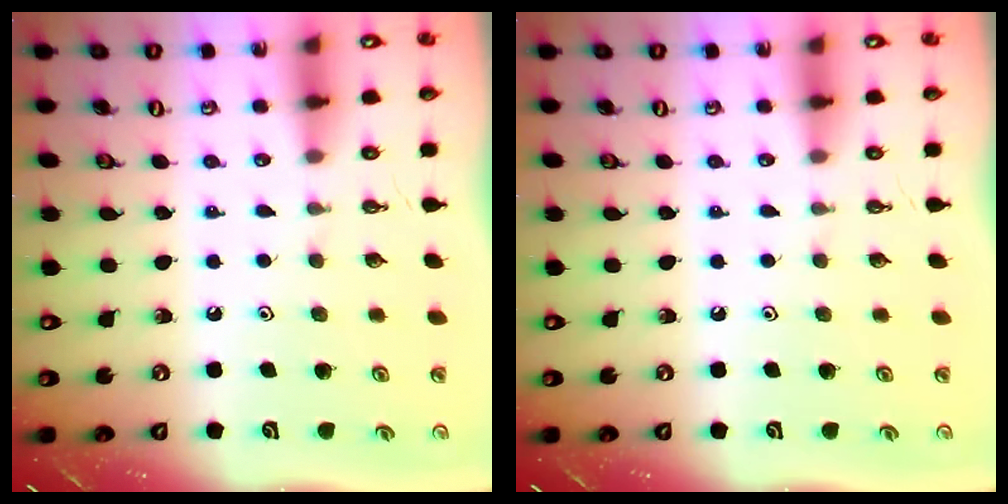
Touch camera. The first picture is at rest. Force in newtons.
{"total": 0.0}